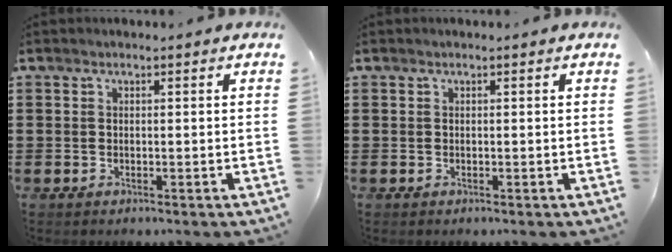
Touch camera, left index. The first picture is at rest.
{"total": 0.0}